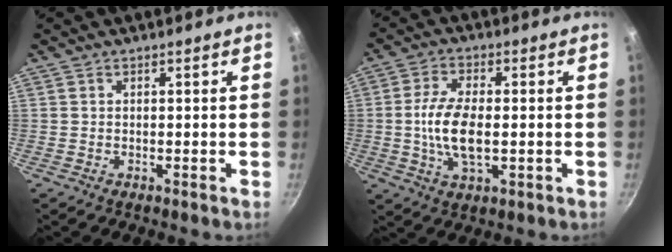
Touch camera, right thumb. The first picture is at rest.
{"total": 9.8, "force": [-0.7, 4.5, 8.7], "torque": [-0.172, 0.004, -0.017]}